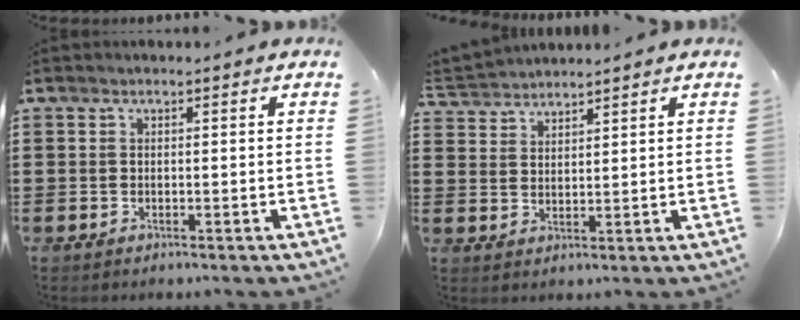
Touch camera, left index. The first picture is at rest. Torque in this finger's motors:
{"motor_torque": [-0.45, 0.53, -0.03, 0.00]}